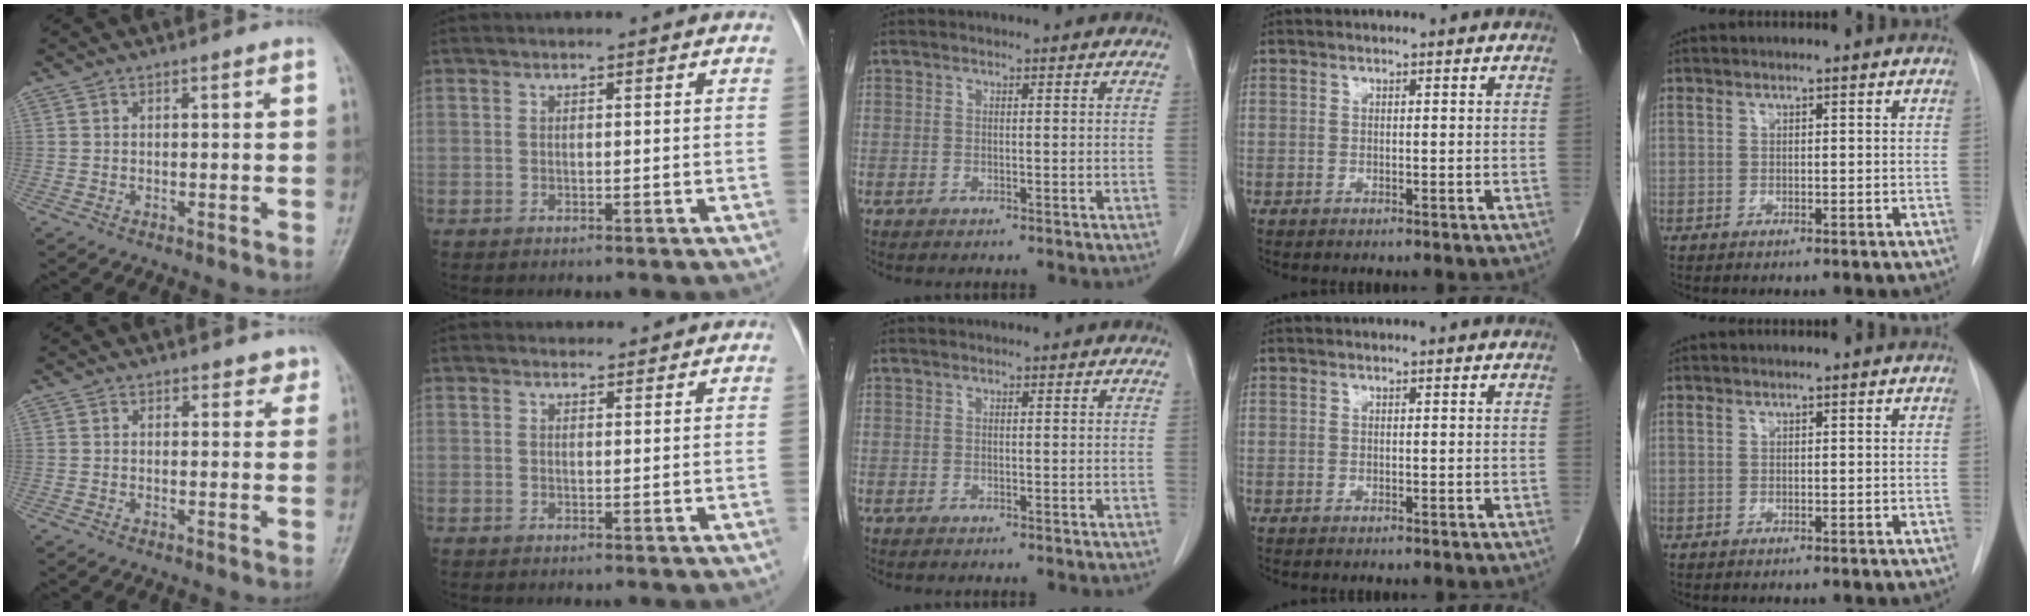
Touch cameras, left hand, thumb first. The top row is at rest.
{"thumb": {"total": 2.1, "force": [1.6, 1.3, 0.5], "torque": [0.021, -0.006, 0.013]}, "index": {"total": 2.6, "force": [2.4, 1.0, 0.1], "torque": [-0.004, 0.013, 0.029]}}